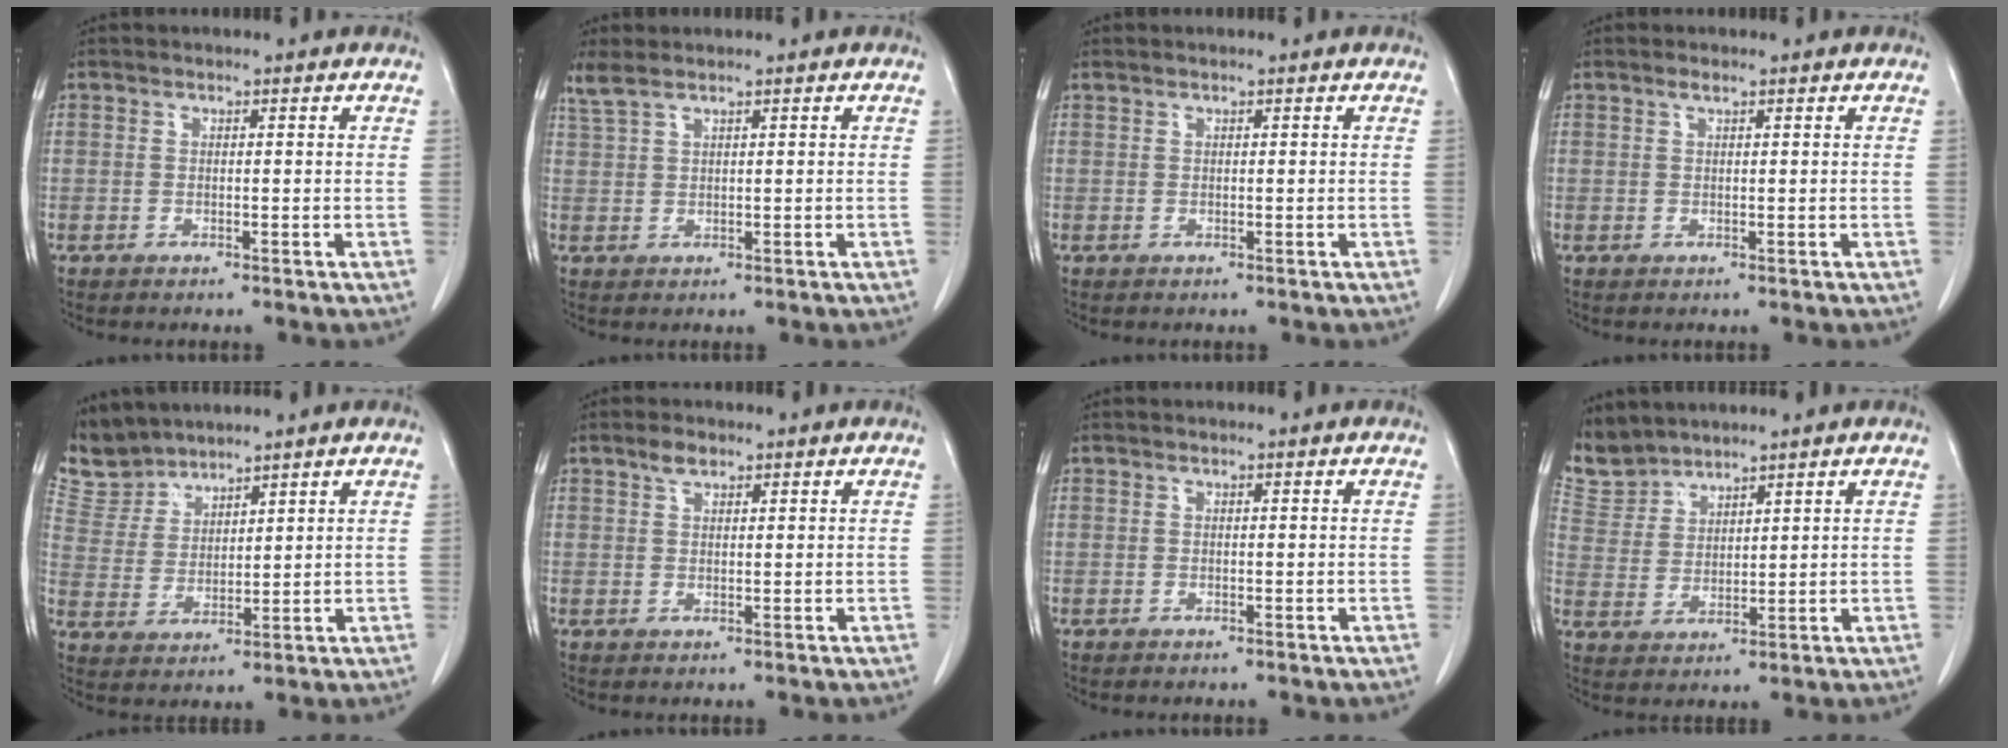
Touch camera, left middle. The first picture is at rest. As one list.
[{"total": 2.4, "force": [2.1, 0.3, 1.2], "torque": [-0.037, 0.012, 0.051]}, {"total": 0.0}, {"total": 0.8, "force": [0.6, 0.0, 0.5], "torque": [-0.013, 0.001, 0.011]}, {"total": 6.2, "force": [6.0, 1.6, -0.2], "torque": [-0.008, 0.008, 0.134]}, {"total": 1.8, "force": [1.4, 0.8, 0.9], "torque": [-0.019, 0.002, 0.025]}, {"total": 0.0}, {"total": 5.6, "force": [5.5, 1.3, -0.4], "torque": [-0.003, 0.006, 0.124]}]